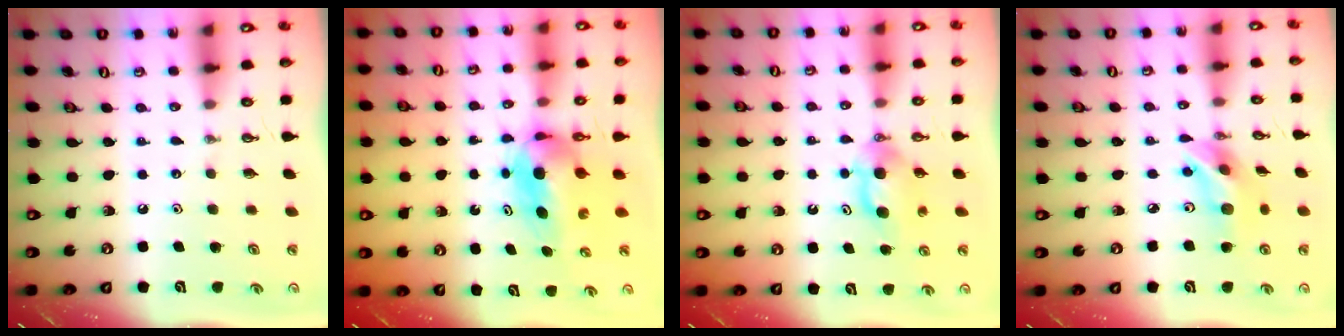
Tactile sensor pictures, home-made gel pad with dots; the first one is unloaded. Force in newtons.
{"total": 7.8, "press": 6.4, "slide": 4.5}
{"total": 6.4, "press": 6.4, "slide": 0.4}
{"total": 13.4, "press": 13.0, "slide": 3.3}